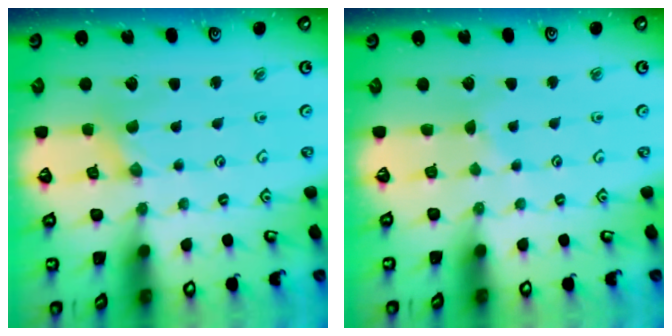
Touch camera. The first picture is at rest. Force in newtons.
{"total": 3.0, "press": 3.0, "slide": 0.4}